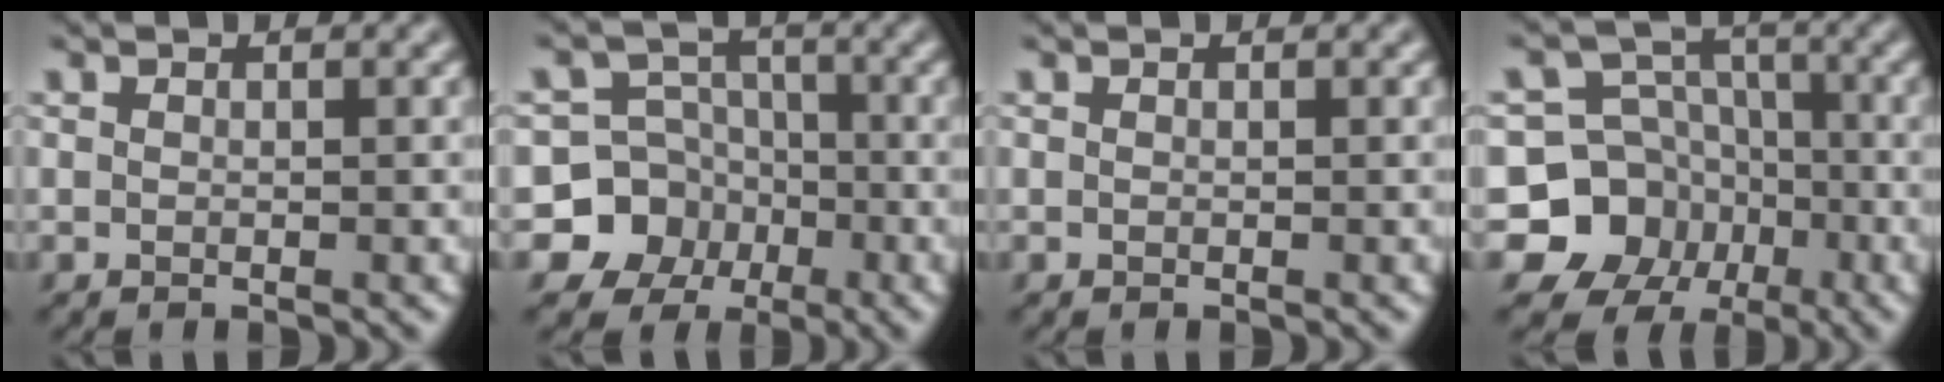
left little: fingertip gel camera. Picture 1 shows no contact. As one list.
[{"total": 8.8, "force": [-3.7, 7.9, 1.0], "torque": [-0.010, -0.007, -0.081]}, {"total": 0.0}, {"total": 10.6, "force": [-4.4, 9.4, 2.2], "torque": [-0.043, -0.002, -0.101]}]